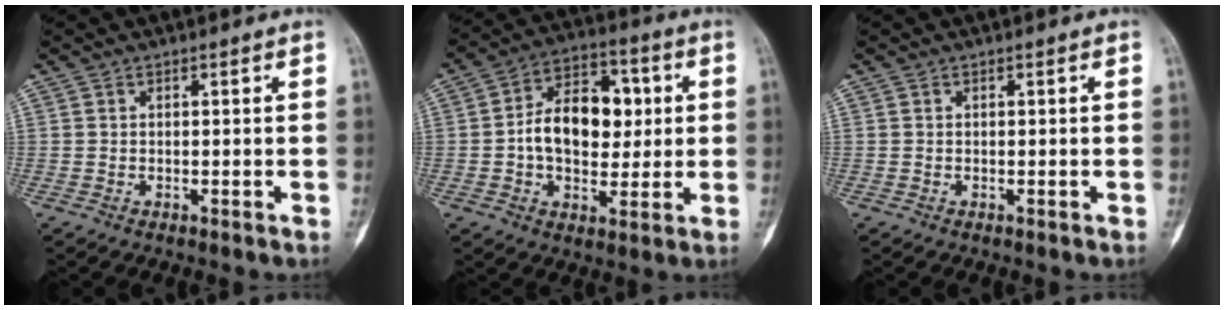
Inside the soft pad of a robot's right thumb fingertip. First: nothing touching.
{"total": 15.1, "force": [0.7, 10.1, 11.2], "torque": [-0.133, 0.025, 0.008]}
{"total": 0.0}